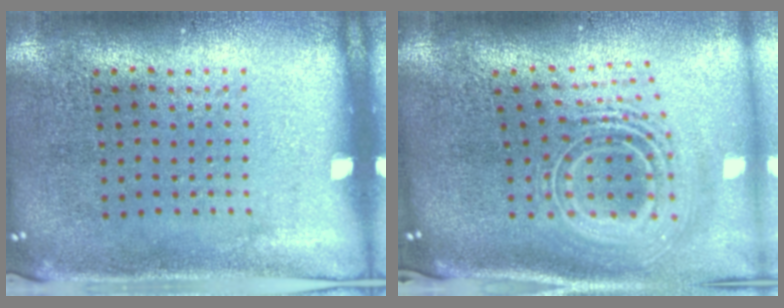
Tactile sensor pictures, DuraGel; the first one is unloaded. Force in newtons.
{"total": 2.8, "press": 1.9, "slide": 2.1}